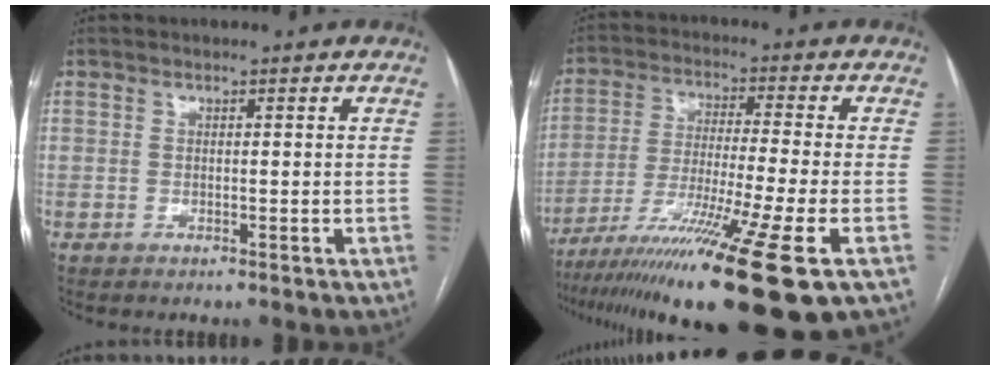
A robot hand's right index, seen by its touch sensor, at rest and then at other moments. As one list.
[{"total": 21.5, "force": [-12.4, 0.0, 17.5], "torque": [-0.275, -0.056, -0.215]}]